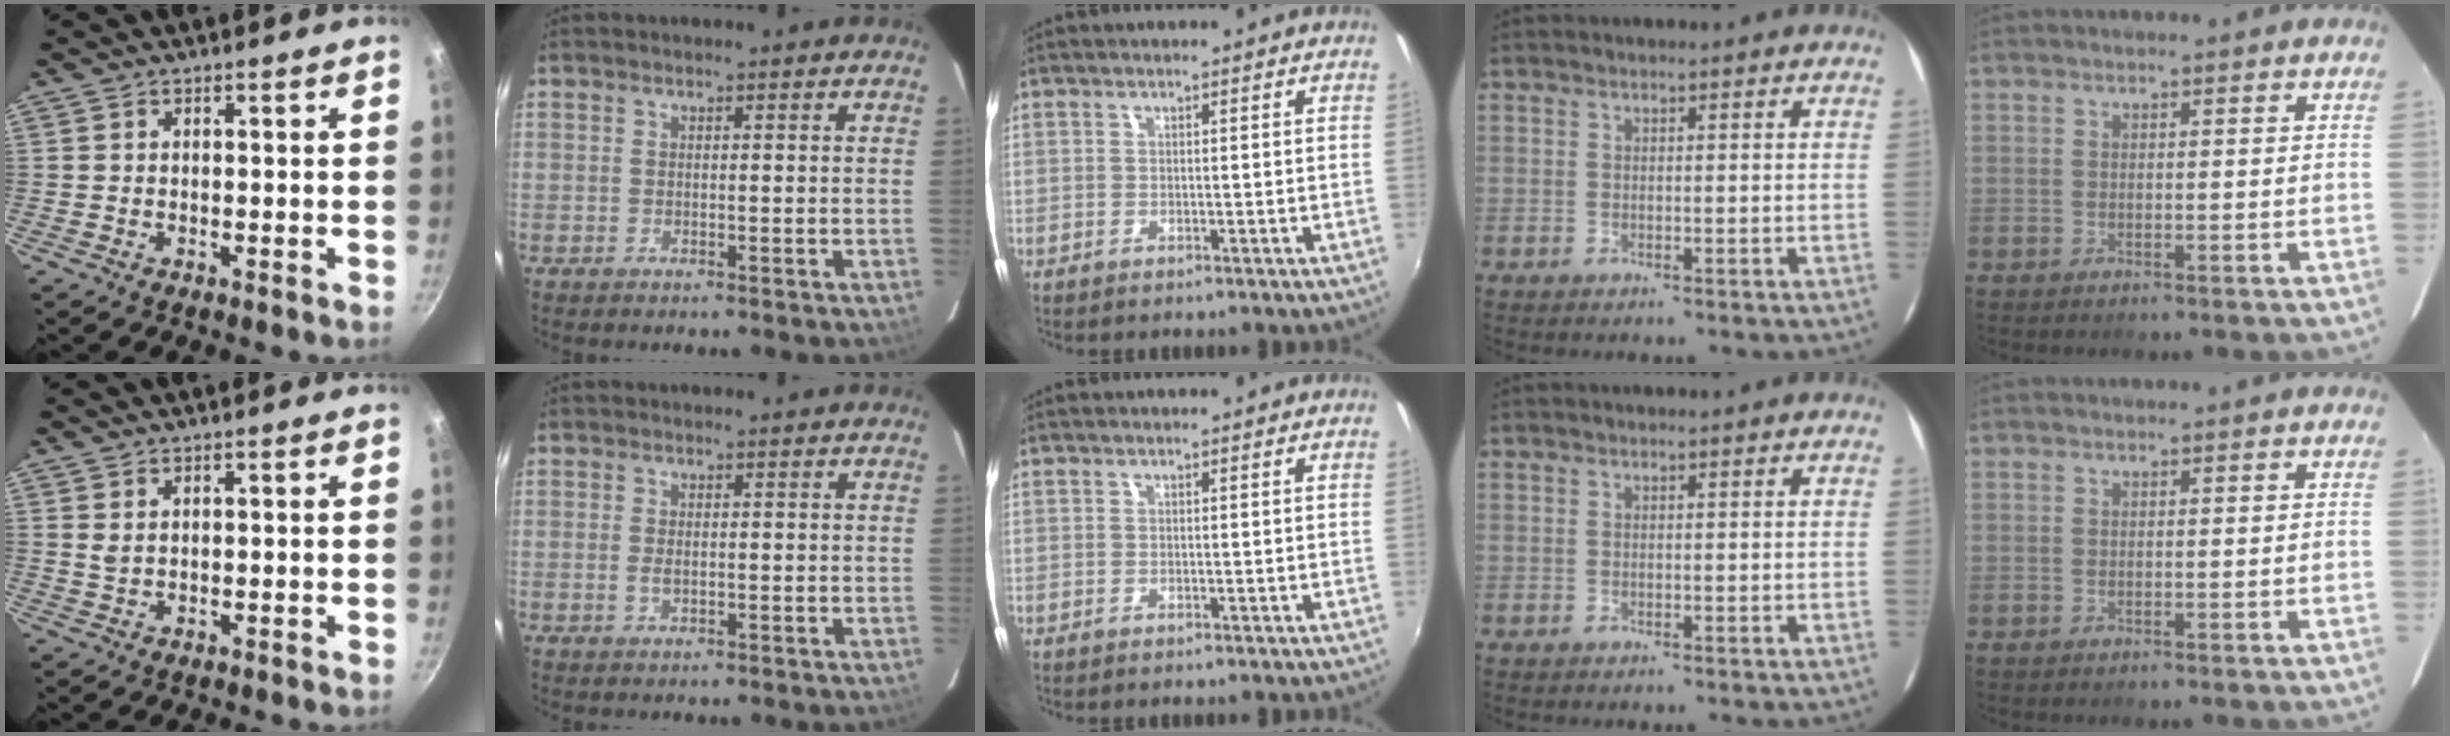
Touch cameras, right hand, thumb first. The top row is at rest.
{"thumb": {"total": 1.3, "force": [0.8, 0.7, 0.8], "torque": [-0.015, -0.007, 0.016]}, "index": {"total": 1.5, "force": [-0.2, 0.7, 1.3], "torque": [-0.026, -0.002, -0.003]}}